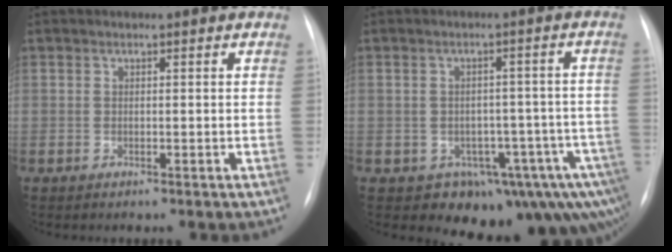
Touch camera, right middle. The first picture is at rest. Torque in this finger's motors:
{"motor_torque": [1.13, -1.01, 0.23, 0.04]}